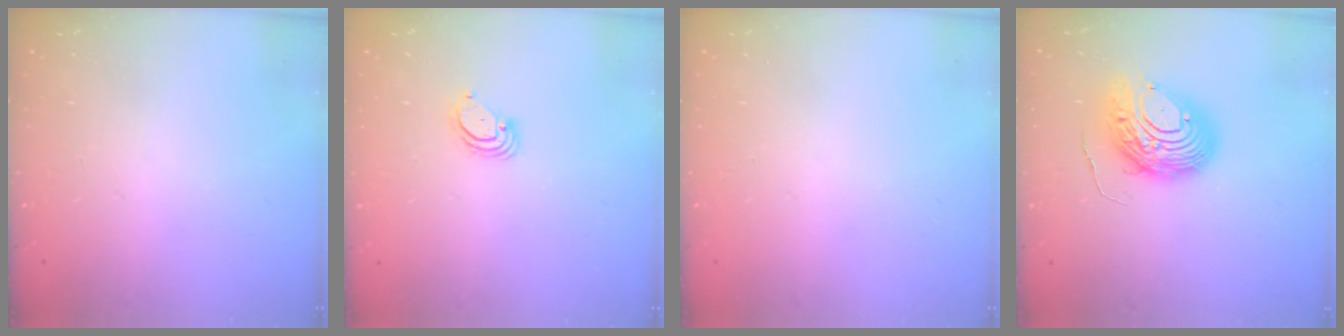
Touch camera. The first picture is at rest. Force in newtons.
{"total": 3.9, "press": 3.9, "slide": 0.2}
{"total": 0.0}
{"total": 11.8, "press": 11.8, "slide": 1.3}